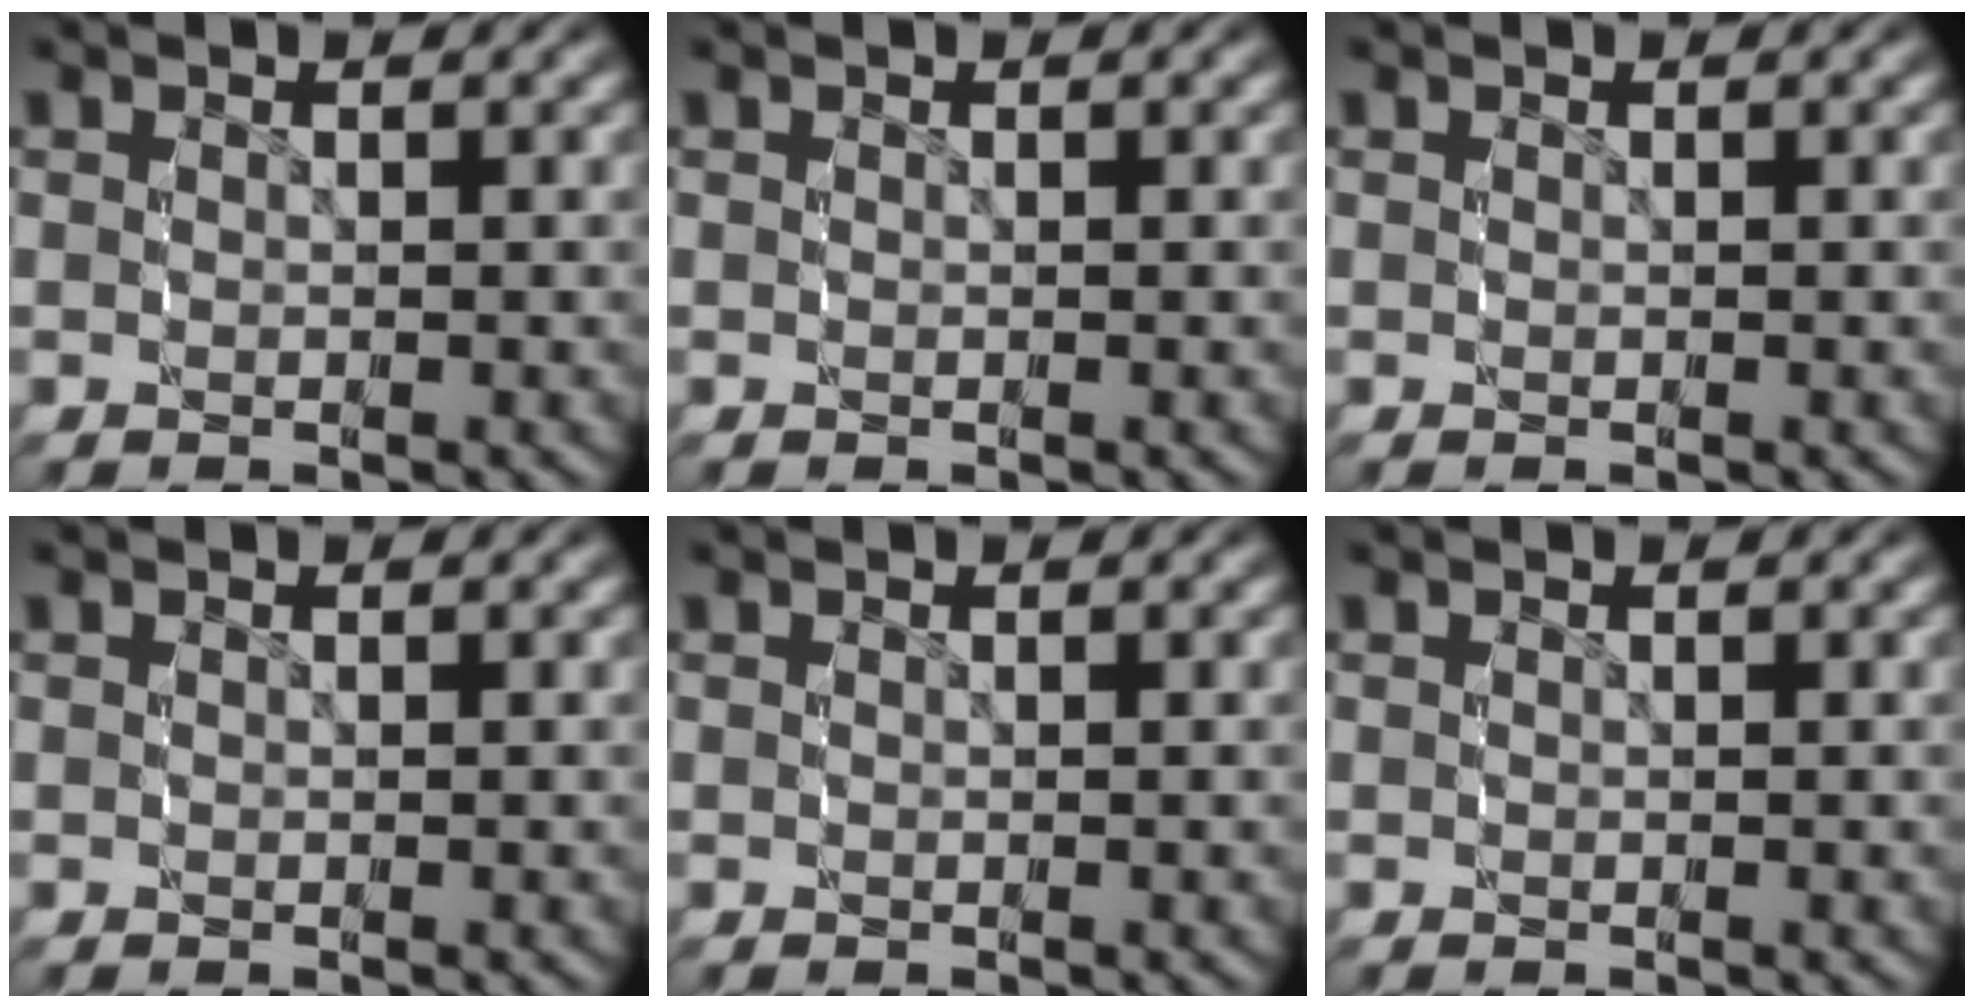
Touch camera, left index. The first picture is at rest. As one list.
[{"total": 0.0}, {"total": 0.0}, {"total": 0.0}, {"total": 0.0}, {"total": 0.0}]